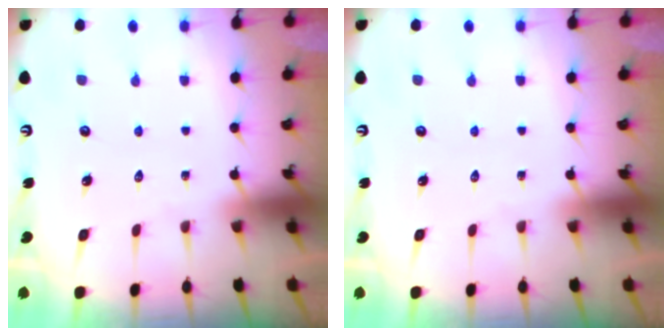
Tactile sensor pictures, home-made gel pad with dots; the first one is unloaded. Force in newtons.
{"total": 0.0}